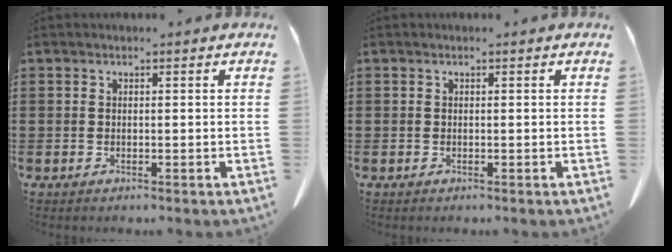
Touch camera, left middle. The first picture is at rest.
{"total": 0.0}